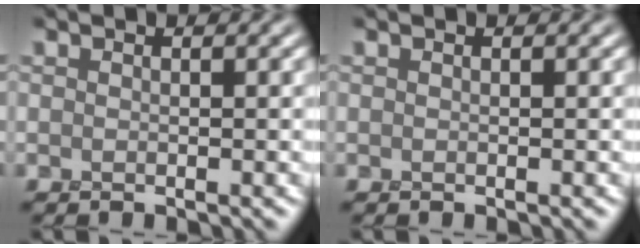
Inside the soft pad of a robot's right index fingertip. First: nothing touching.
{"total": 0.0}